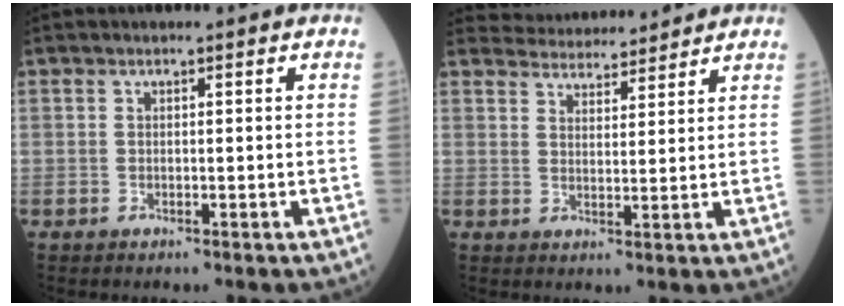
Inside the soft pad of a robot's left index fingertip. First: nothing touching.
{"total": 9.6, "force": [9.4, 1.7, 1.4], "torque": [-0.012, 0.018, 0.134]}